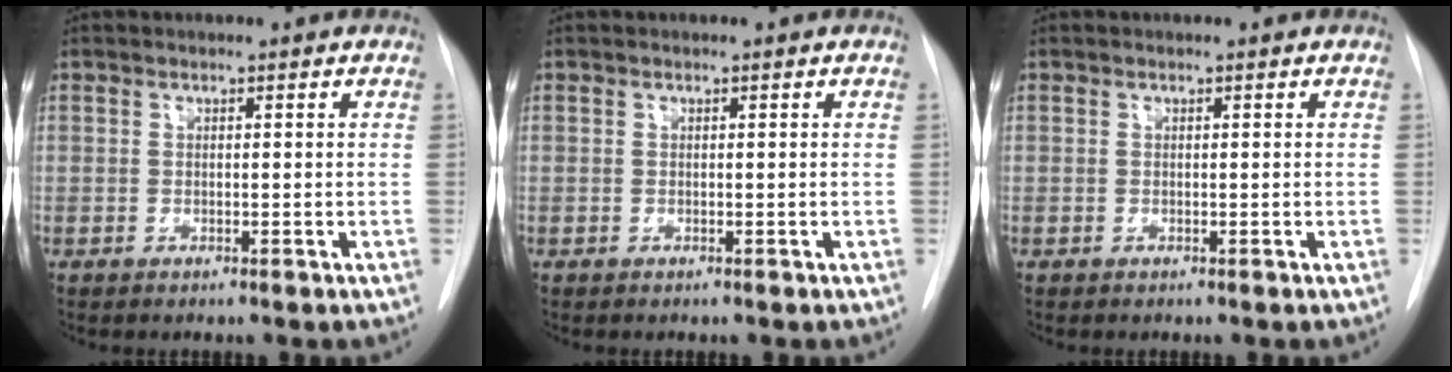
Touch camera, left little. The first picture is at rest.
{"total": 0.0}
{"total": 0.0}